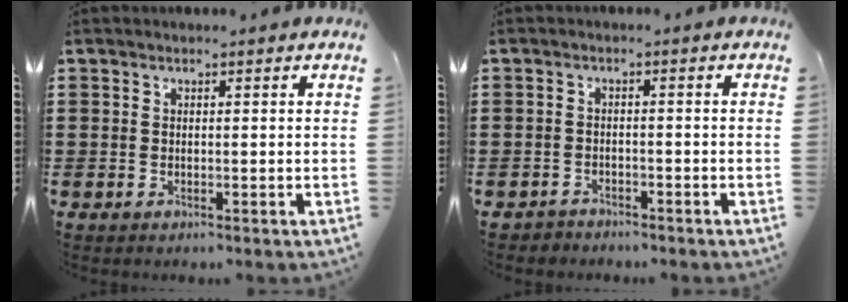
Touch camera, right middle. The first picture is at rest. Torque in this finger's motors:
{"motor_torque": [-0.27, 0.14, -0.04, -0.02]}